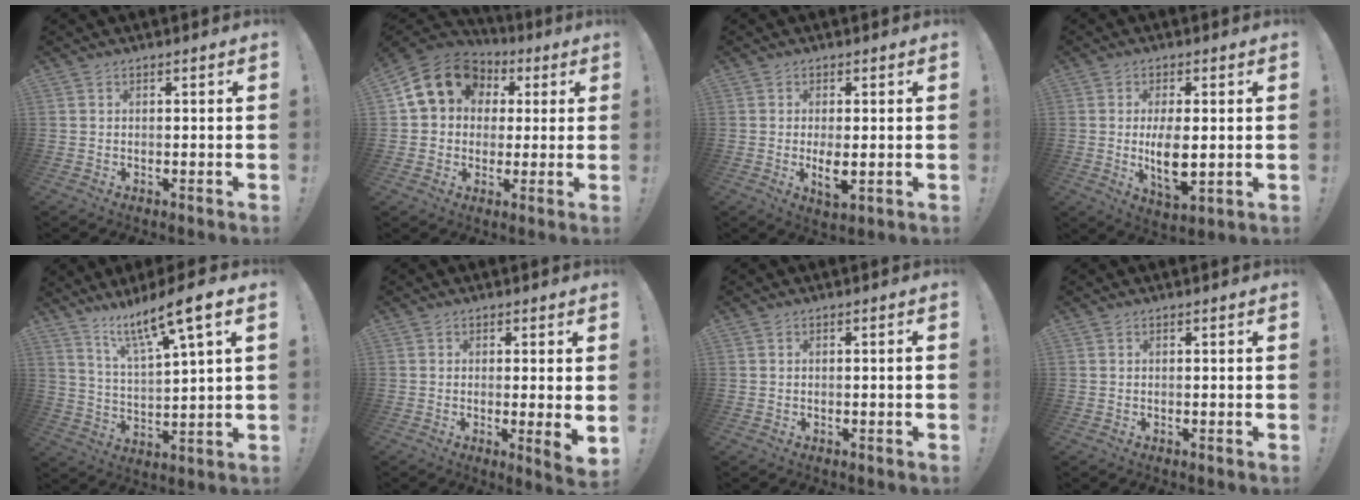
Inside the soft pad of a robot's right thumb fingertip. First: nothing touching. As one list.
[{"total": 15.2, "force": [5.2, 12.2, 7.5], "torque": [-0.104, -0.012, 0.105]}, {"total": 4.9, "force": [-0.3, 1.8, 4.6], "torque": [-0.075, -0.006, -0.002]}, {"total": 9.4, "force": [-0.2, 4.3, 8.3], "torque": [-0.144, -0.015, -0.003]}, {"total": 12.6, "force": [9.1, 1.1, 8.6], "torque": [-0.147, -0.057, 0.143]}, {"total": 4.6, "force": [0.1, 0.2, 4.5], "torque": [-0.060, -0.011, 0.007]}, {"total": 1.1, "force": [0.0, -0.1, 1.1], "torque": [-0.021, 0.002, -0.001]}, {"total": 0.0}]